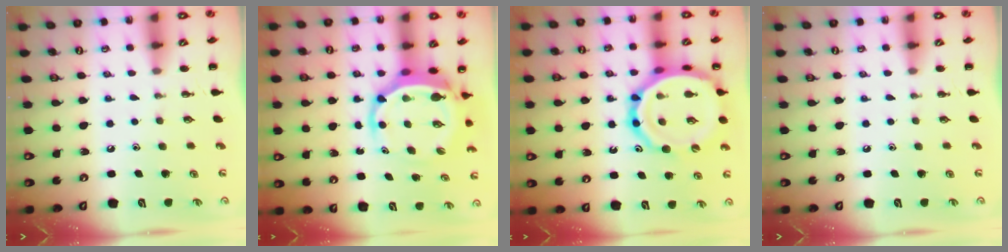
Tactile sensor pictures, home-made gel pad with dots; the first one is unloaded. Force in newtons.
{"total": 7.0, "press": 6.7, "slide": 2.2}
{"total": 21.2, "press": 20.9, "slide": 3.5}
{"total": 0.0}